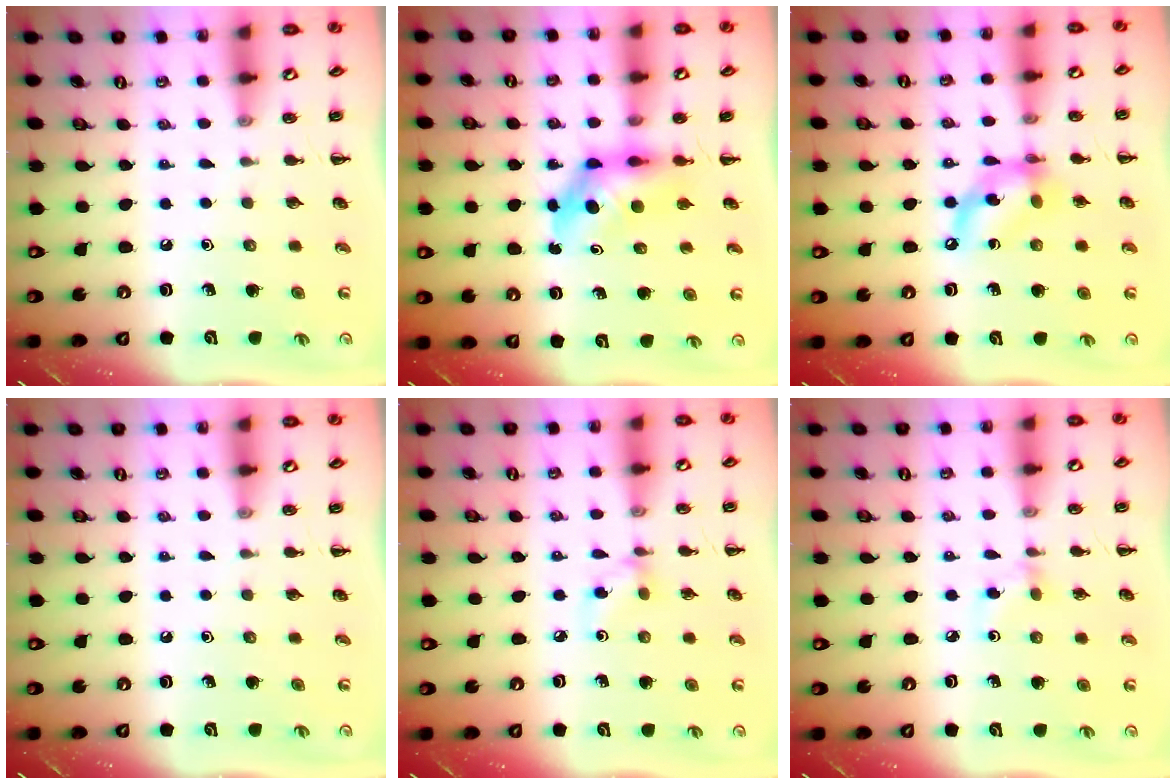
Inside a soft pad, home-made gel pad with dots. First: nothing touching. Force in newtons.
{"total": 5.4, "press": 5.3, "slide": 1.0}
{"total": 12.3, "press": 12.0, "slide": 2.9}
{"total": 0.0}
{"total": 3.5, "press": 3.3, "slide": 1.2}
{"total": 3.3, "press": 3.0, "slide": 1.2}